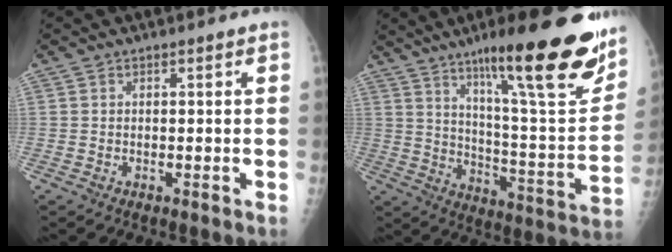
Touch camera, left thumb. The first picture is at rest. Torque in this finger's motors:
{"motor_torque": [1.23, 0.09, 1.42, -1.36, 0.23]}